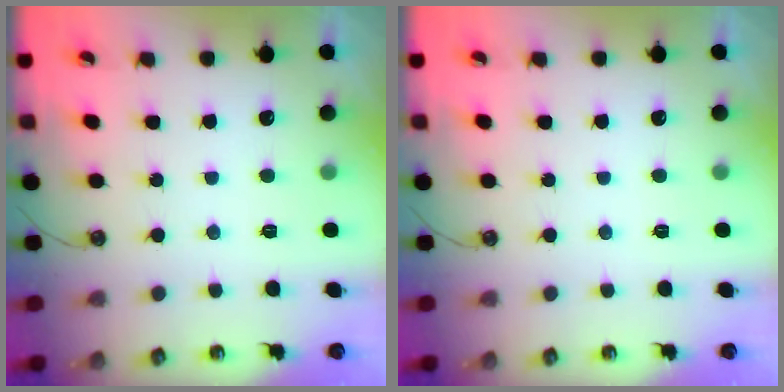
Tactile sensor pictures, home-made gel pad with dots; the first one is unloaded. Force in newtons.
{"total": 0.0}